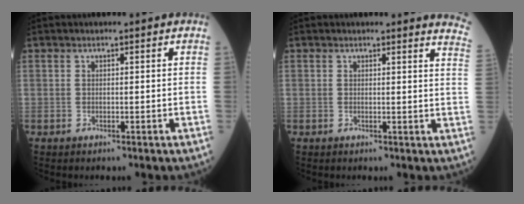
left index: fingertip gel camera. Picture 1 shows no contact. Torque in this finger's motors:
{"motor_torque": [-0.31, -0.36, 0.02, 0.01]}